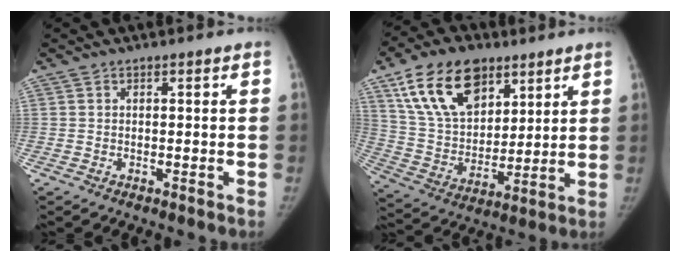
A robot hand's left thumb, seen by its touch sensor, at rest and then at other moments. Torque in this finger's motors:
{"motor_torque": [1.44, 1.44, 1.98, -0.79, 0.20]}